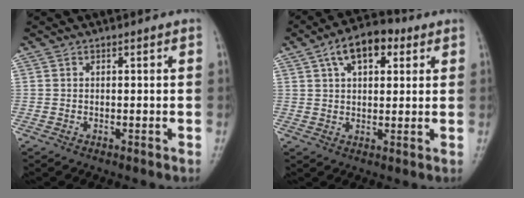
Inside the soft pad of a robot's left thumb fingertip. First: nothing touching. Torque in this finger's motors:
{"motor_torque": [-0.33, 0.64, 0.27, 0.25, 0.11]}